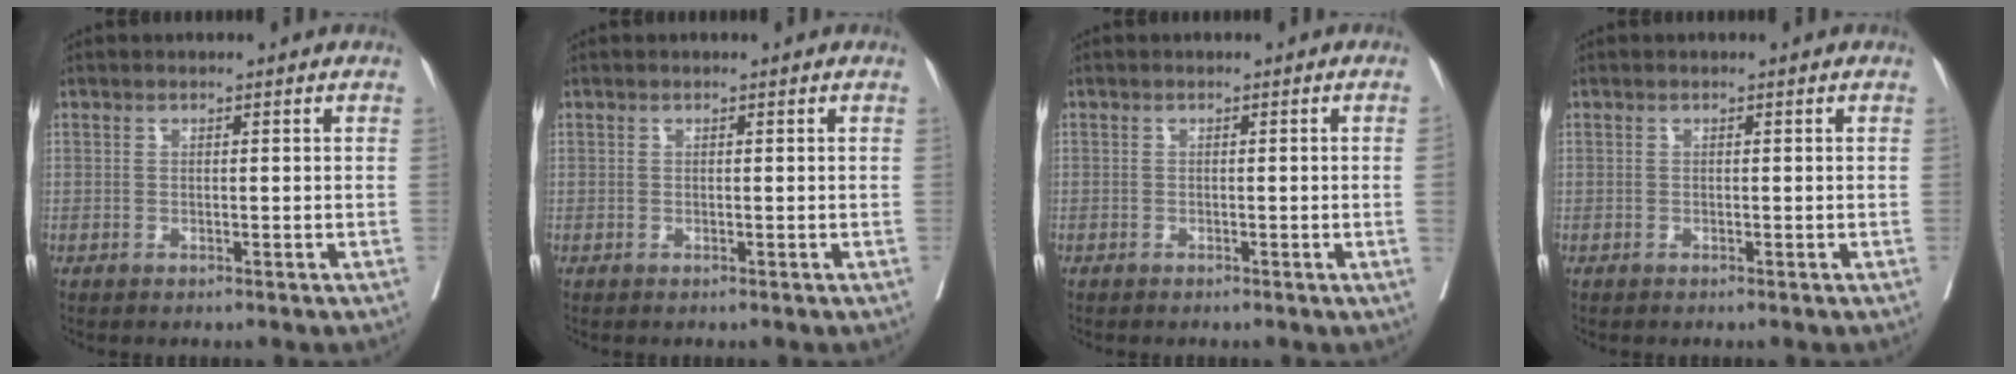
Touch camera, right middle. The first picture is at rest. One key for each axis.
{"total": 0.0}
{"total": 1.1, "fx": -0.2, "fy": -0.5, "fz": 1.0, "tx": -0.009, "ty": 0.000, "tz": -0.005}
{"total": 0.0}